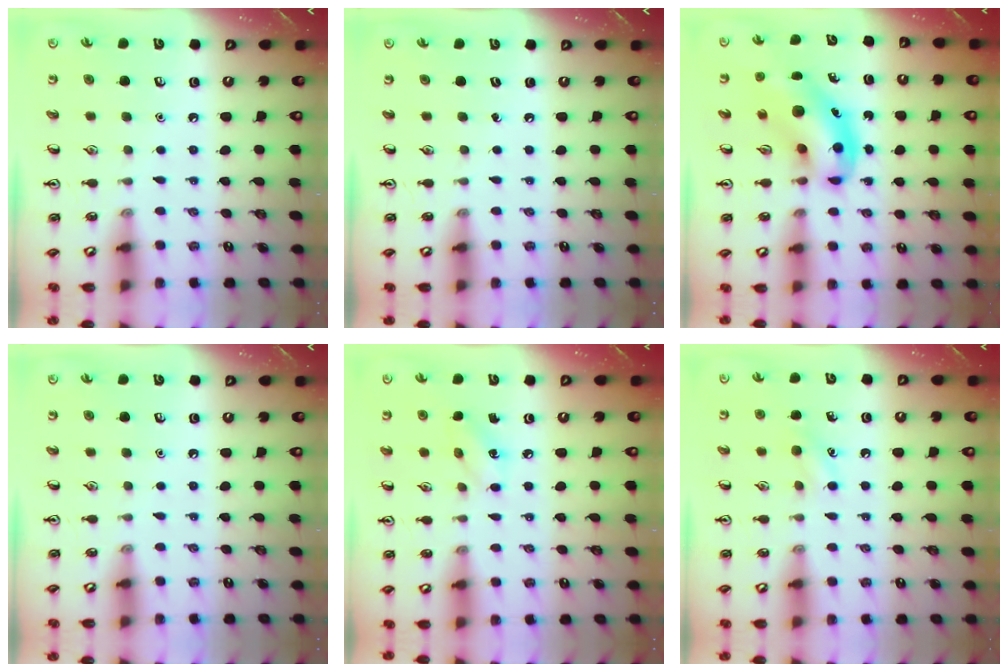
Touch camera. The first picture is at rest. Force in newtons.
{"total": 0.0}
{"total": 9.5, "press": 9.2, "slide": 2.4}
{"total": 0.0}
{"total": 5.4, "press": 5.1, "slide": 1.5}
{"total": 7.1, "press": 6.8, "slide": 2.1}